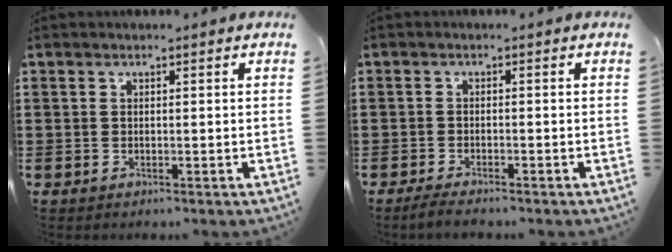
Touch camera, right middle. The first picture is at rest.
{"total": 1.8, "force": [-1.6, 0.1, 0.8], "torque": [-0.022, -0.001, -0.033]}